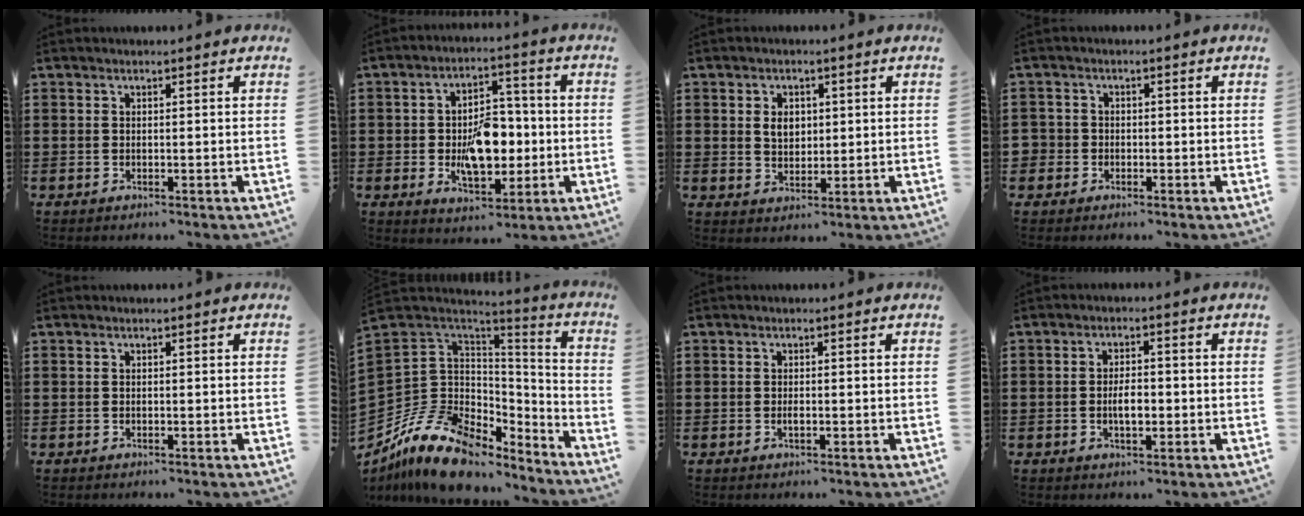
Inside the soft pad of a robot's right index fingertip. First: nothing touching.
{"total": 9.6, "force": [-1.3, 5.7, 7.6], "torque": [-0.116, 0.007, -0.024]}
{"total": 3.4, "force": [0.7, 2.5, 2.2], "torque": [-0.043, 0.005, 0.011]}
{"total": 1.7, "force": [-0.7, 1.6, 0.1], "torque": [-0.009, 0.004, -0.018]}
{"total": 0.0}
{"total": 13.9, "force": [-8.5, 9.0, 6.2], "torque": [-0.162, 0.021, -0.156]}
{"total": 0.9, "force": [-0.3, 0.3, 0.8], "torque": [-0.017, -0.004, -0.004]}
{"total": 3.2, "force": [-0.6, 1.3, 2.8], "torque": [-0.061, 0.001, -0.013]}